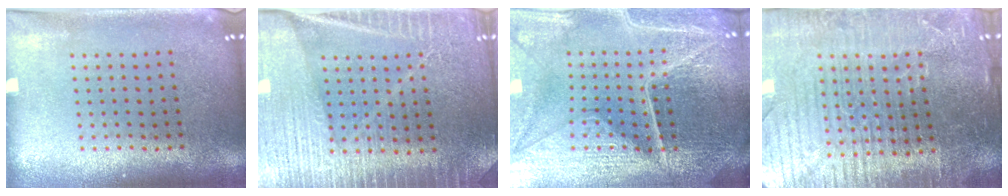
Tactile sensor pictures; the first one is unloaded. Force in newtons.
{"total": 4.1, "press": 3.9, "slide": 1.2}
{"total": 6.1, "press": 5.4, "slide": 2.7}
{"total": 5.3, "press": 4.8, "slide": 2.3}